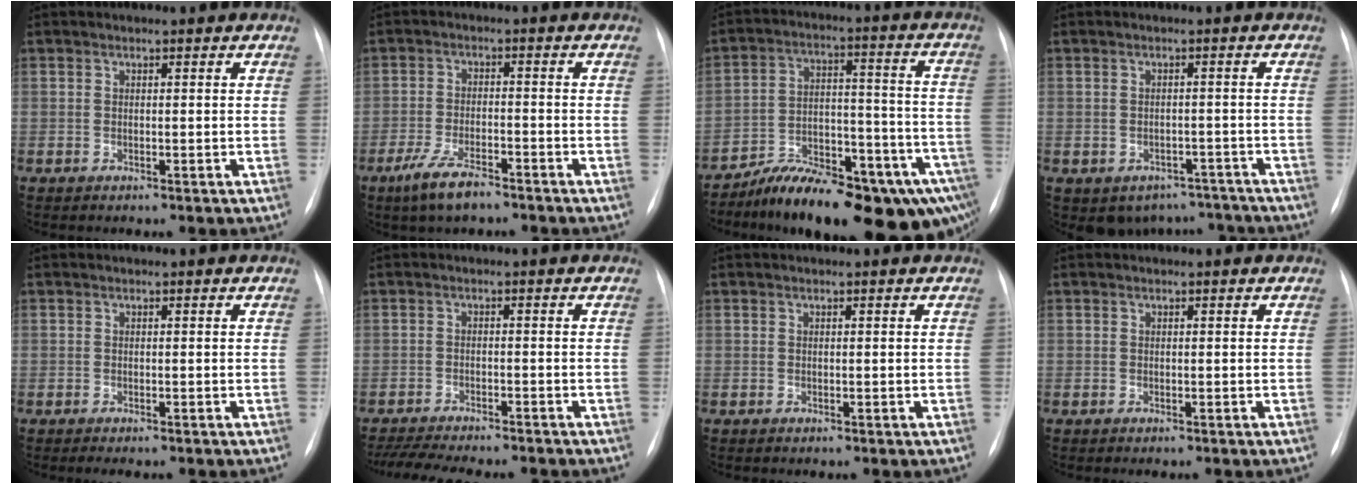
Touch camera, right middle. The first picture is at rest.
{"total": 6.2, "force": [-4.4, 1.6, 4.0], "torque": [-0.092, -0.010, -0.078]}
{"total": 23.0, "force": [-16.8, 6.4, 14.3], "torque": [-0.139, 0.031, -0.247]}
{"total": 7.1, "force": [-5.4, 4.5, 0.7], "torque": [0.006, 0.022, -0.063]}
{"total": 1.6, "force": [-1.1, 0.6, 0.9], "torque": [-0.013, -0.003, -0.012]}
{"total": 13.3, "force": [-11.8, 2.2, 5.8], "torque": [-0.099, -0.011, -0.162]}
{"total": 0.0}
{"total": 0.0}